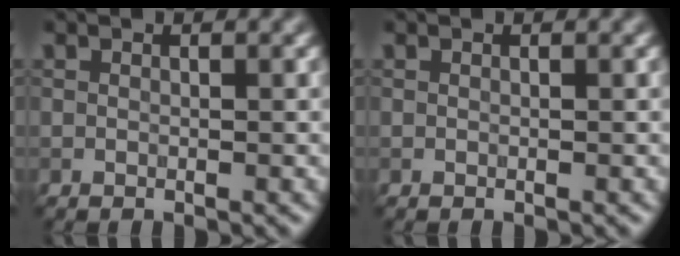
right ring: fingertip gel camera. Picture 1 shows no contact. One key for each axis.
{"total": 0.0}